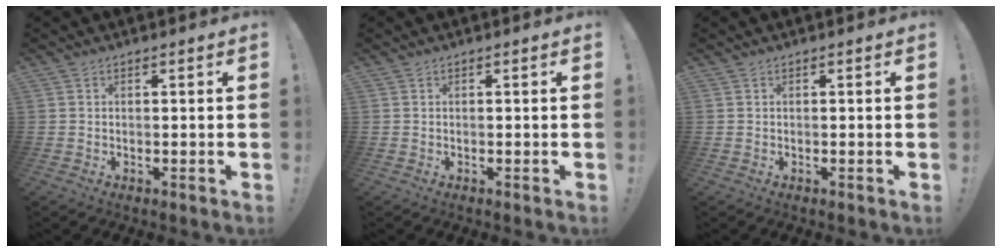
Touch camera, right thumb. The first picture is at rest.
{"total": 0.0}
{"total": 0.0}